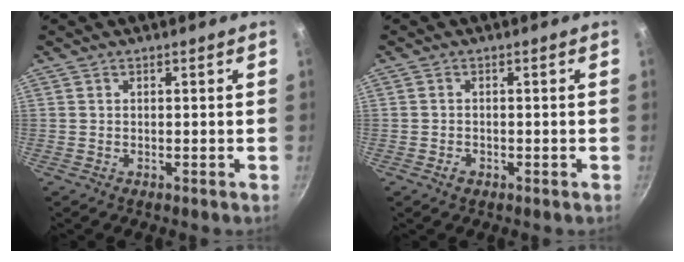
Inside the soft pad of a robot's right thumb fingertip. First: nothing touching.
{"total": 1.5, "force": [-0.8, 1.0, 0.8], "torque": [-0.014, 0.005, -0.014]}